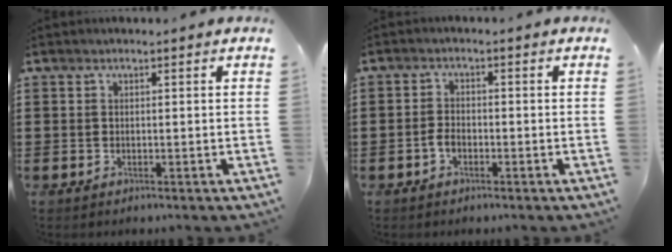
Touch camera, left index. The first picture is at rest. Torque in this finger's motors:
{"motor_torque": [0.15, 0.12, 0.06, 0.02]}